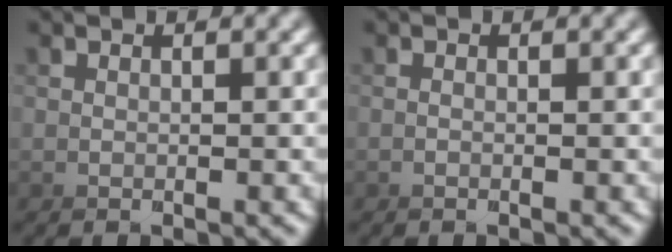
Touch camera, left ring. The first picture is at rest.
{"total": 0.7, "force": [-0.5, -0.6, 0.0], "torque": [-0.010, -0.007, -0.004]}